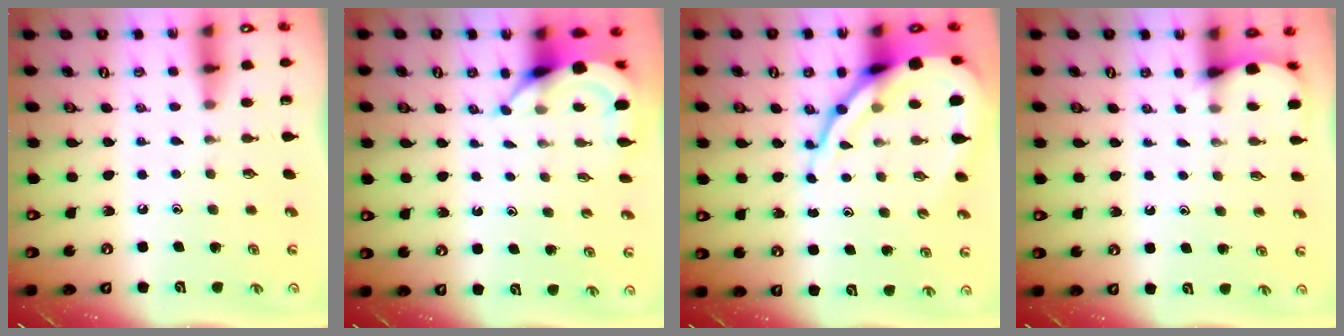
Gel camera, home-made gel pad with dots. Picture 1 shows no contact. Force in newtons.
{"total": 4.6, "press": 4.6, "slide": 0.5}
{"total": 15.2, "press": 15.1, "slide": 1.5}
{"total": 2.8, "press": 2.8, "slide": 0.3}